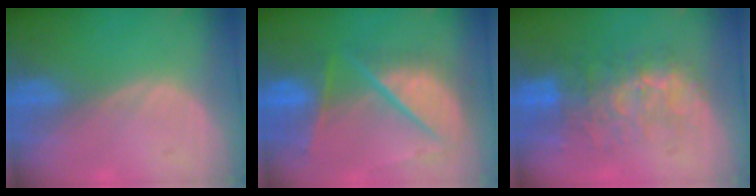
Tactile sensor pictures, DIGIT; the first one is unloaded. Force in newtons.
{"total": 10.9, "press": 9.0, "slide": 6.1}
{"total": 10.0, "press": 8.6, "slide": 5.2}